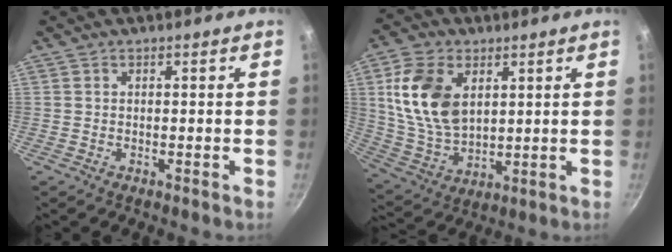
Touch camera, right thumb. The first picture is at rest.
{"total": 15.0, "force": [4.2, 9.7, 10.7], "torque": [-0.186, -0.017, 0.093]}